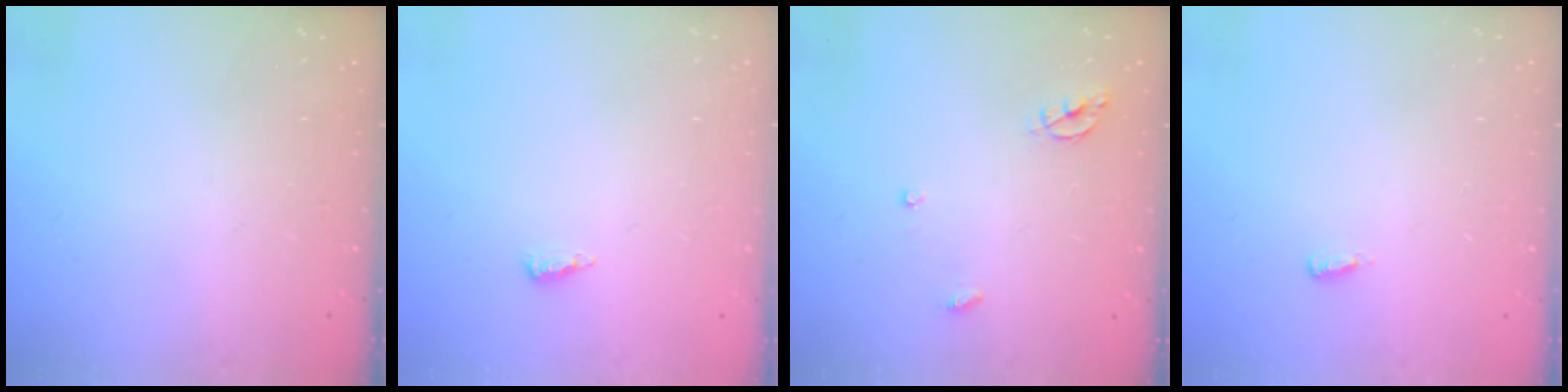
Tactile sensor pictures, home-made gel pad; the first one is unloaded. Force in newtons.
{"total": 4.3, "press": 4.2, "slide": 0.9}
{"total": 5.5, "press": 5.5, "slide": 0.6}
{"total": 4.4, "press": 2.2, "slide": 3.9}